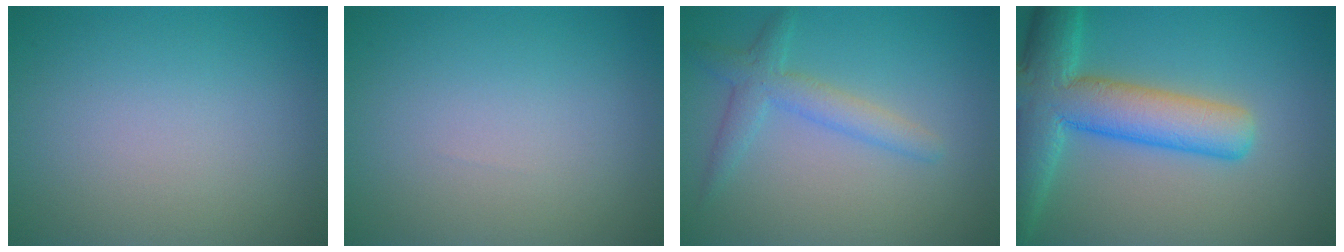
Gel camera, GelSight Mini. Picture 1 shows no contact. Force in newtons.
{"total": 0.0}
{"total": 2.7, "press": 2.7, "slide": 0.1}
{"total": 8.9, "press": 8.8, "slide": 0.4}